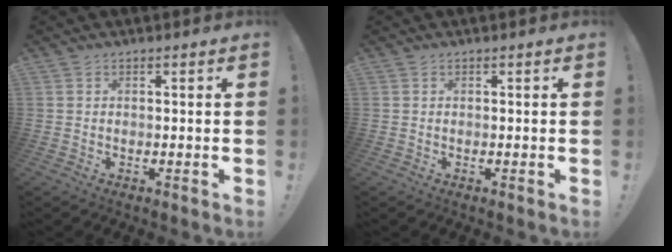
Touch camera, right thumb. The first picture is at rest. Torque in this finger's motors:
{"motor_torque": [0.00, 0.00, 0.00, 0.00, 0.00]}